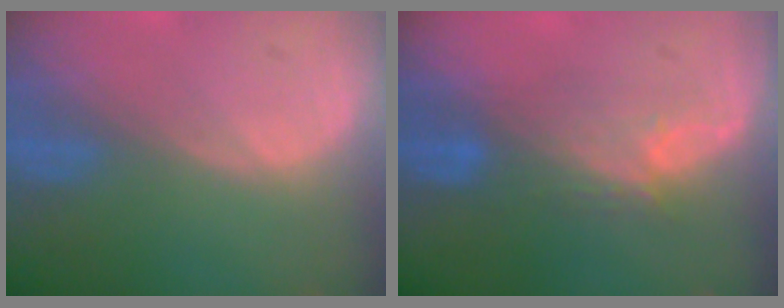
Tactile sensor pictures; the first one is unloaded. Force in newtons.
{"total": 5.2, "press": 5.0, "slide": 1.4}